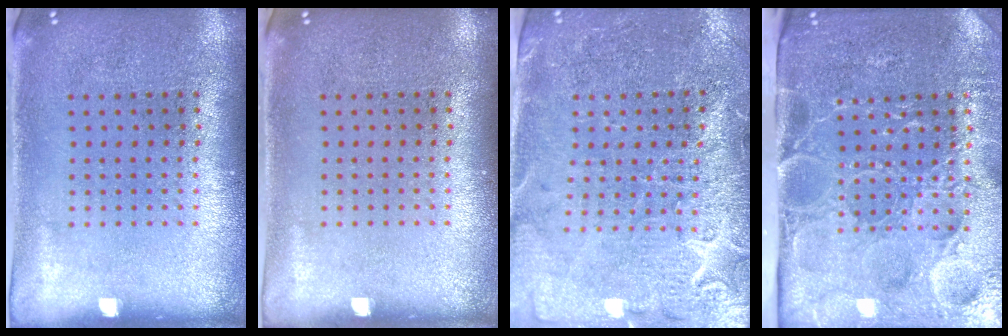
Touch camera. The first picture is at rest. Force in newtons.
{"total": 0.0}
{"total": 3.2, "press": 3.1, "slide": 1.0}
{"total": 5.0, "press": 4.2, "slide": 2.6}